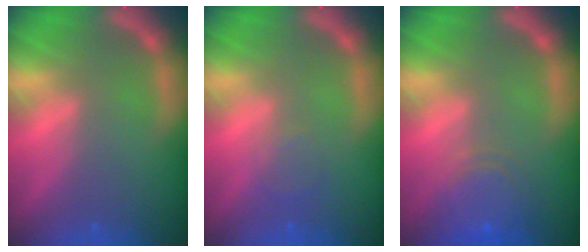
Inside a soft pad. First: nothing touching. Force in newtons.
{"total": 1.5}
{"total": 5.1}